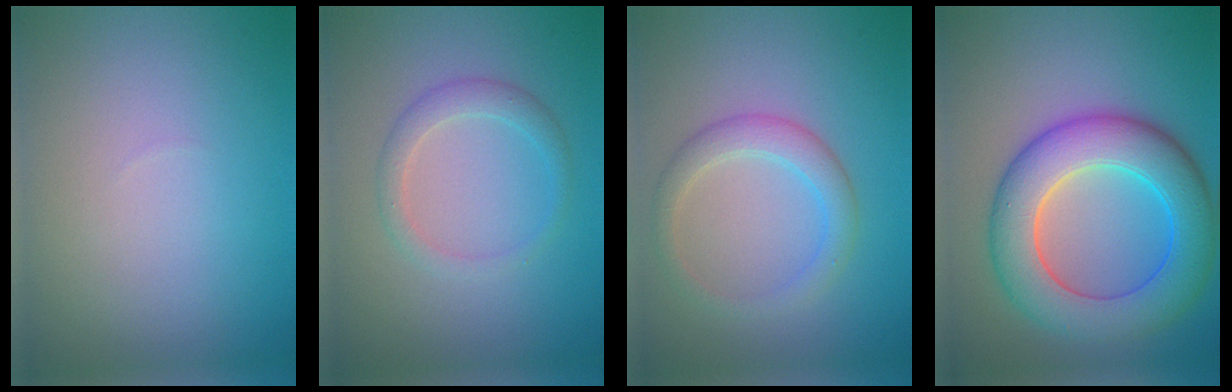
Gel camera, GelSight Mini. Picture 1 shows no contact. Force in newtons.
{"total": 2.0, "press": 2.0, "slide": 0.1}
{"total": 2.9, "press": 2.9, "slide": 0.2}
{"total": 9.1, "press": 9.1, "slide": 0.2}